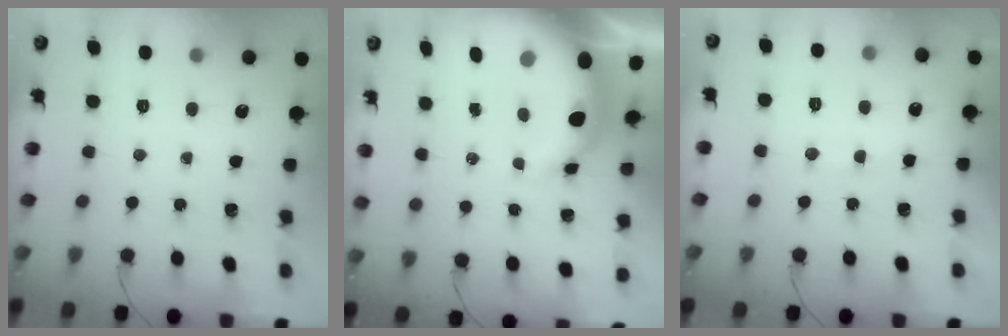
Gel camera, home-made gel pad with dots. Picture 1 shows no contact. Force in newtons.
{"total": 8.8, "press": 8.5, "slide": 2.2}
{"total": 7.3, "press": 7.2, "slide": 1.2}